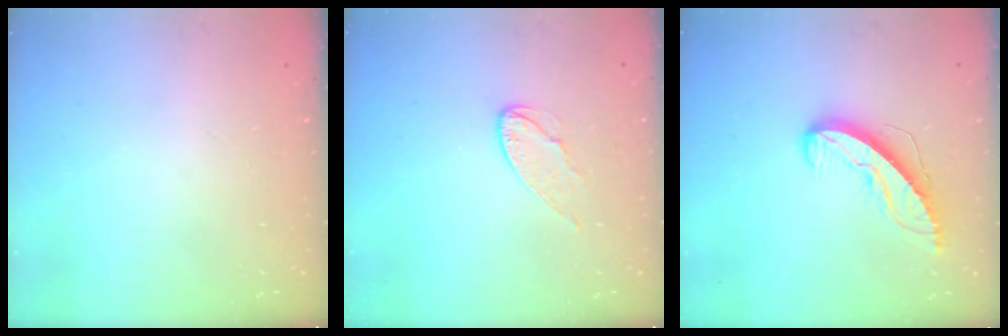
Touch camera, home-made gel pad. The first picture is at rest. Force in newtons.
{"total": 6.9, "press": 6.9, "slide": 0.3}
{"total": 9.1, "press": 9.1, "slide": 0.3}